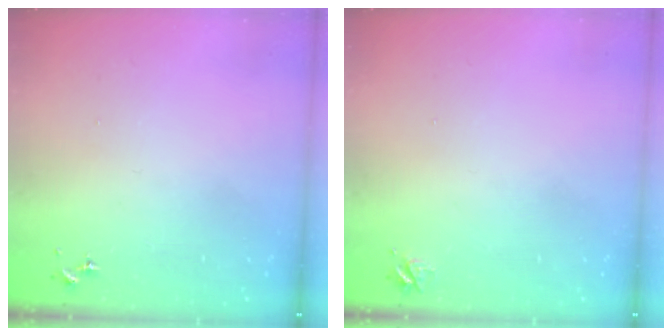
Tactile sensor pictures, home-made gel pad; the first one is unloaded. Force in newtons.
{"total": 3.7, "press": 3.6, "slide": 0.5}